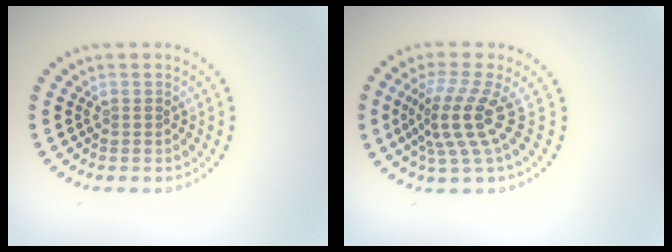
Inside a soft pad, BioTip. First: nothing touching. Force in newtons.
{"total": 4.4, "press": 2.9, "slide": 3.2}